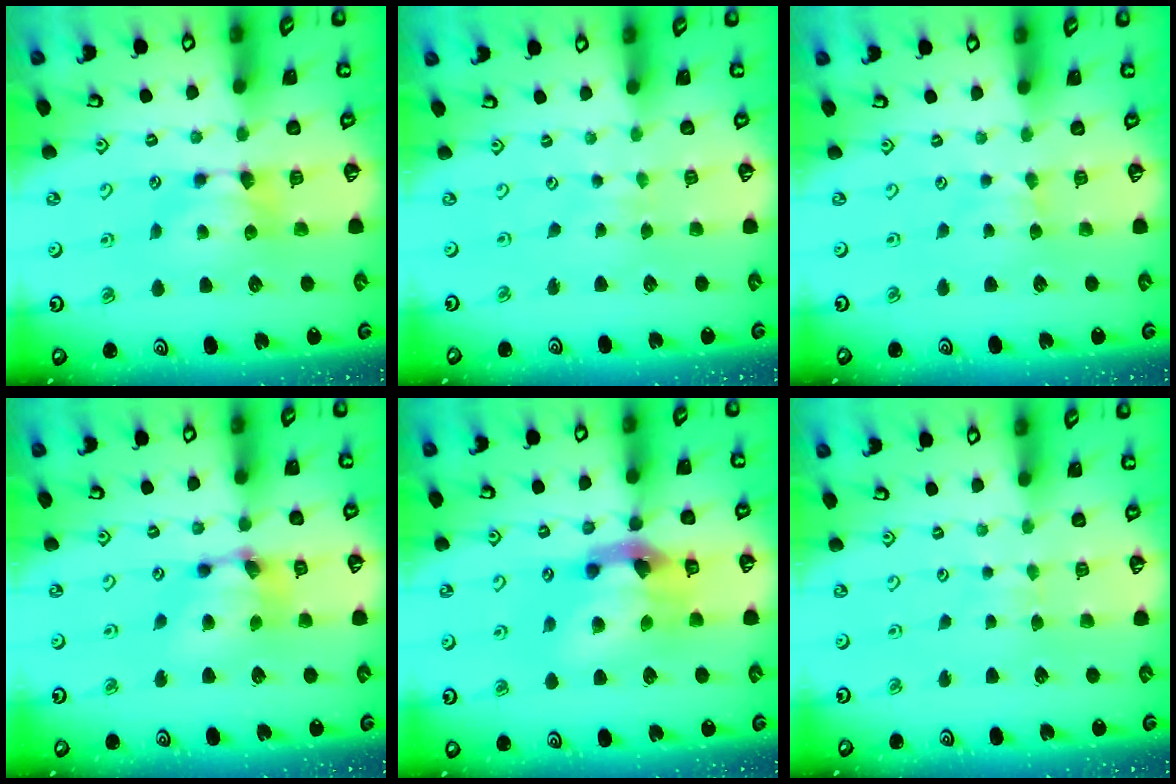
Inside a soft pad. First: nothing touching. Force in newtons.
{"total": 4.3, "press": 4.3, "slide": 0.2}
{"total": 2.7, "press": 2.6, "slide": 0.4}
{"total": 5.5, "press": 5.0, "slide": 2.4}
{"total": 7.4, "press": 6.9, "slide": 2.6}
{"total": 3.4, "press": 3.4, "slide": 0.4}